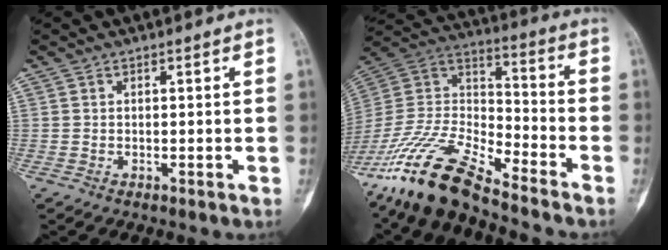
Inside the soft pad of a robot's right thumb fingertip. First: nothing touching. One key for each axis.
{"total": 17.5, "fx": -14.3, "fy": 4.0, "fz": 9.2, "tx": -0.179, "ty": 0.071, "tz": -0.281}